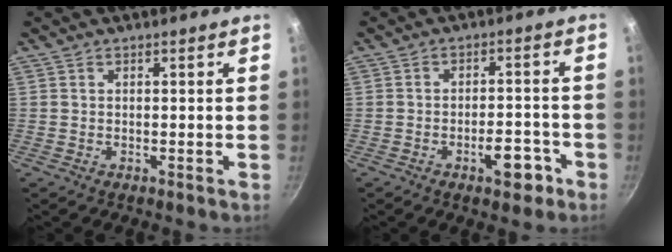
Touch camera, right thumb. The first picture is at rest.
{"total": 6.3, "force": [-3.3, 2.9, 4.6], "torque": [-0.039, 0.027, -0.043]}